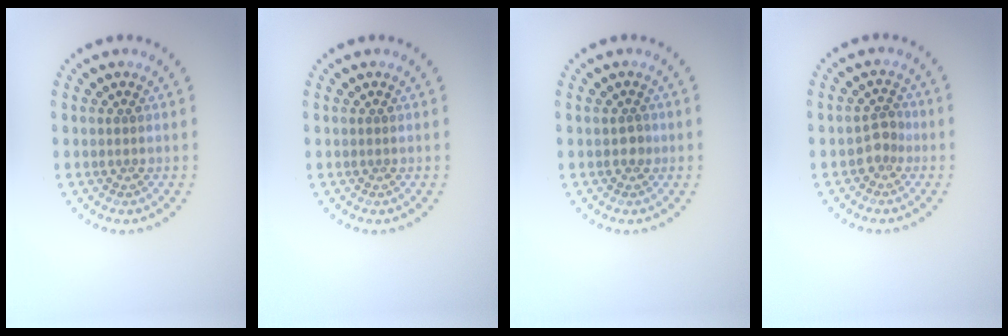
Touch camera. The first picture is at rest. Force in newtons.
{"total": 0.0}
{"total": 0.8, "press": 0.7, "slide": 0.2}
{"total": 1.7, "press": 1.4, "slide": 1.0}